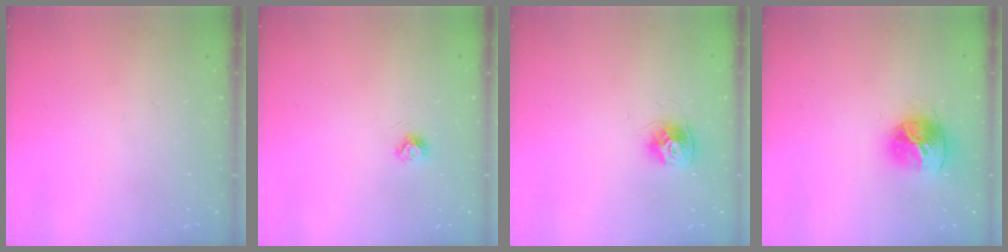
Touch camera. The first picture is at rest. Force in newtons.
{"total": 3.9, "press": 3.9, "slide": 0.6}
{"total": 10.0, "press": 10.0, "slide": 0.6}
{"total": 14.3, "press": 14.3, "slide": 1.5}